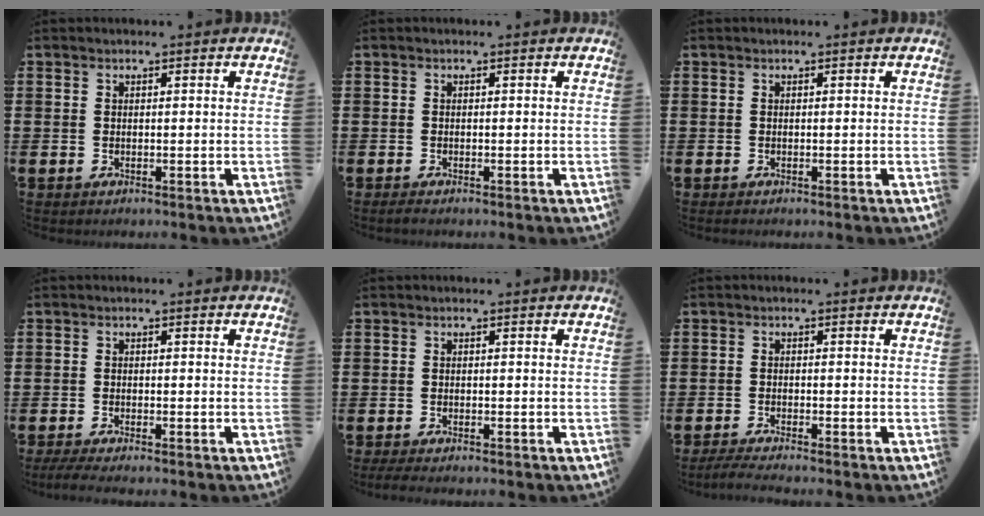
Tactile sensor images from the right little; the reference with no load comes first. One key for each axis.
{"total": 0.6, "fx": -0.3, "fy": 0.1, "fz": 0.4, "tx": -0.007, "ty": -0.002, "tz": -0.006}
{"total": 0.0}
{"total": 1.4, "fx": -0.9, "fy": 0.1, "fz": 1.0, "tx": -0.016, "ty": -0.001, "tz": -0.018}
{"total": 1.1, "fx": -0.8, "fy": 0.2, "fz": 0.7, "tx": -0.013, "ty": -0.002, "tz": -0.015}
{"total": 1.8, "fx": -1.4, "fy": 0.0, "fz": 1.0, "tx": -0.016, "ty": 0.002, "tz": -0.027}